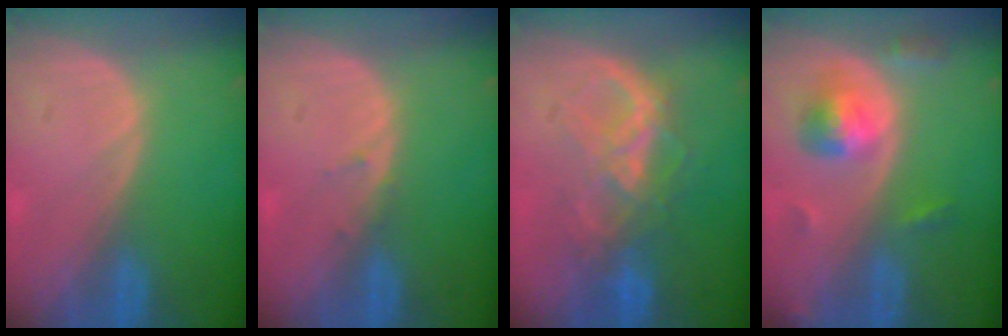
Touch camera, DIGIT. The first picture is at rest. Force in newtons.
{"total": 0.9, "press": 0.6, "slide": 0.6}
{"total": 7.1, "press": 7.1, "slide": 1.0}
{"total": 5.6, "press": 5.2, "slide": 2.0}